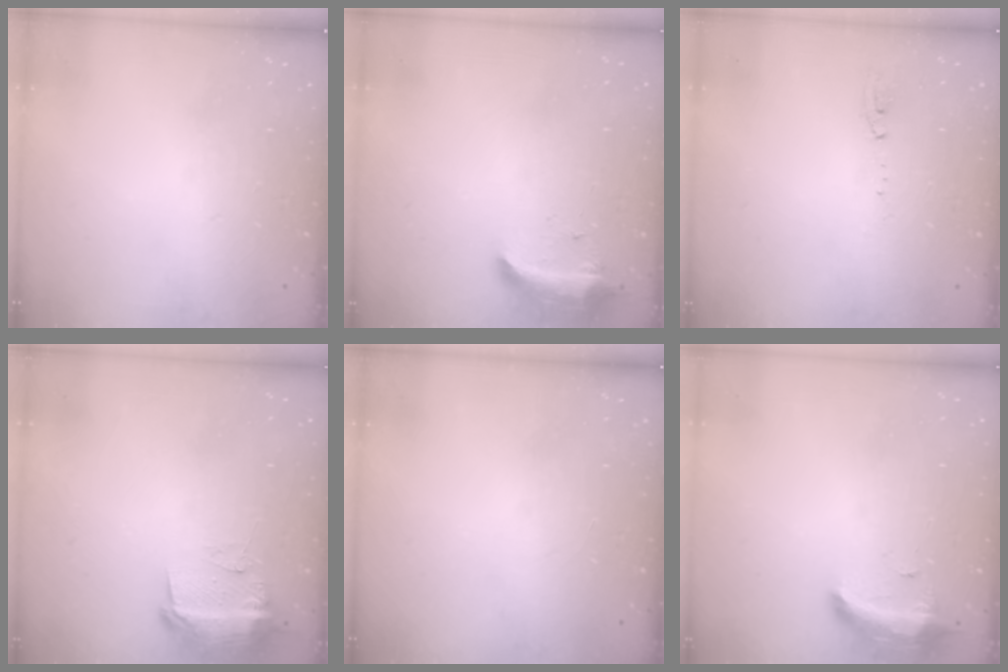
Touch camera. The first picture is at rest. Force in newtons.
{"total": 8.6, "press": 8.6, "slide": 0.3}
{"total": 6.0, "press": 5.8, "slide": 1.5}
{"total": 11.4, "press": 11.4, "slide": 1.1}
{"total": 0.0}
{"total": 8.3, "press": 8.2, "slide": 1.5}